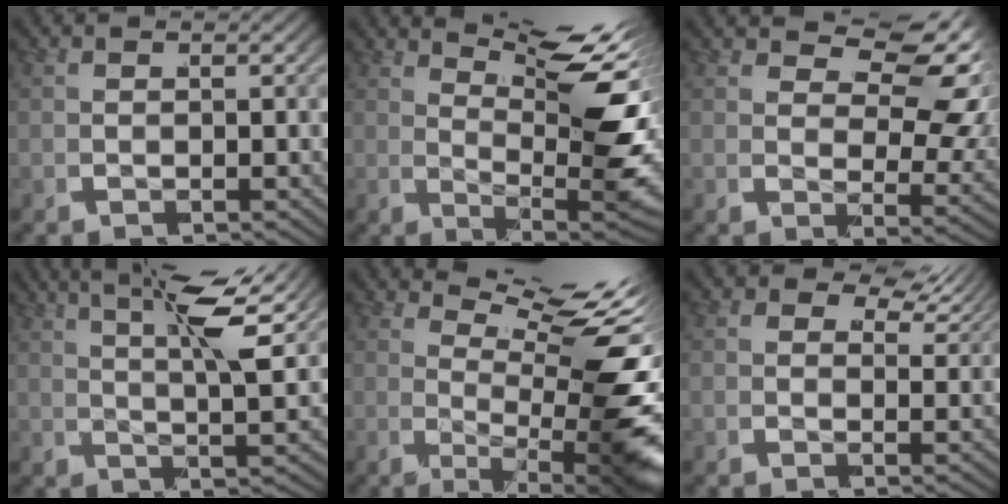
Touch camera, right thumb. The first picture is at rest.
{"total": 11.9, "force": [3.6, 4.4, 10.4], "torque": [-0.147, -0.008, 0.065]}
{"total": 8.1, "force": [4.5, 3.9, 5.4], "torque": [-0.062, 0.003, 0.065]}
{"total": 6.7, "force": [3.7, 1.8, 5.3], "torque": [-0.079, 0.007, 0.054]}
{"total": 12.3, "force": [1.9, 4.6, 11.2], "torque": [-0.156, -0.015, 0.040]}
{"total": 3.3, "force": [2.6, 1.5, 1.3], "torque": [-0.015, 0.005, 0.031]}